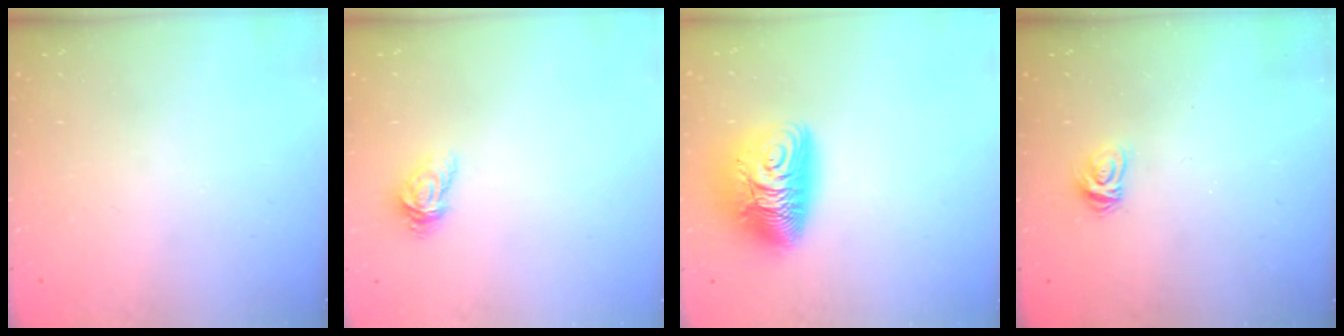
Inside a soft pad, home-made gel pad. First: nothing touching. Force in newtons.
{"total": 3.8, "press": 3.8, "slide": 0.4}
{"total": 12.2, "press": 12.1, "slide": 1.2}
{"total": 4.0, "press": 4.0, "slide": 0.4}